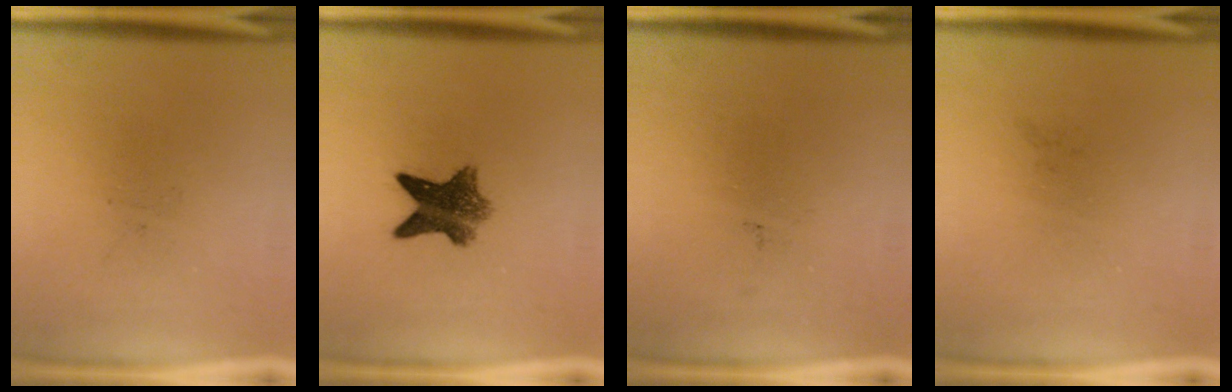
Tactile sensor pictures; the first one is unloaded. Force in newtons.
{"total": 7.6}
{"total": 0.0}
{"total": 0.0}